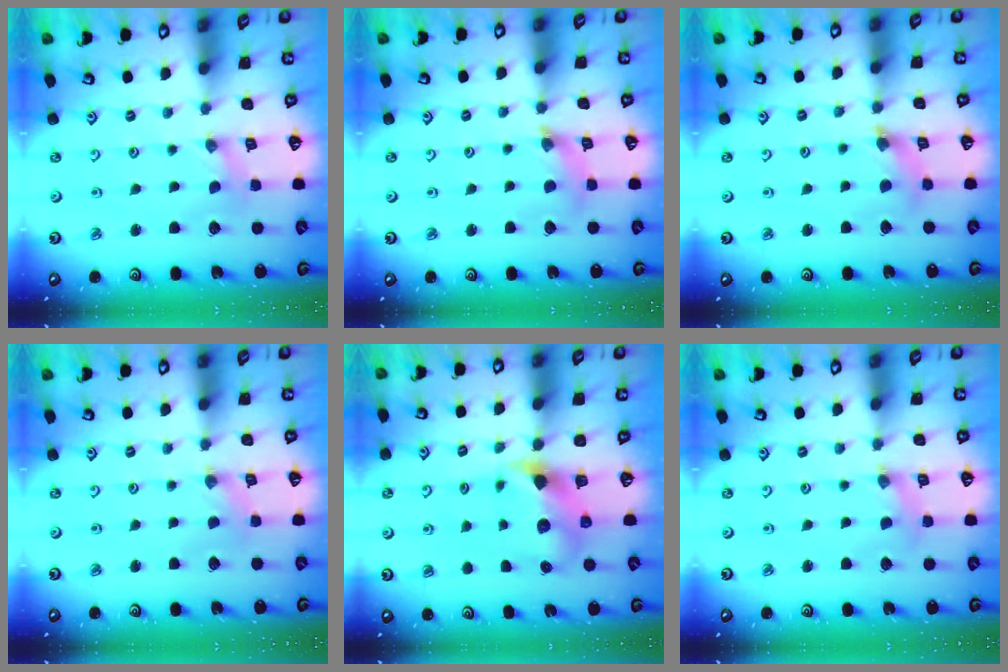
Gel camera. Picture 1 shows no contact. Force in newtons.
{"total": 4.6, "press": 4.6, "slide": 0.3}
{"total": 4.9, "press": 4.9, "slide": 0.6}
{"total": 0.8, "press": 0.7, "slide": 0.1}
{"total": 6.9, "press": 6.8, "slide": 1.1}
{"total": 1.7, "press": 1.7, "slide": 0.3}